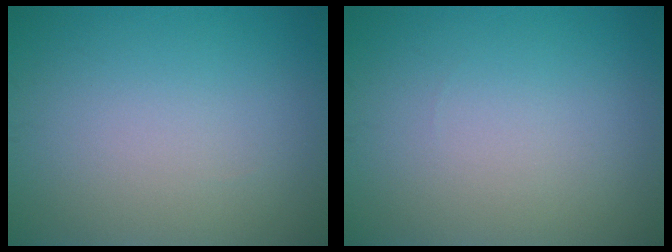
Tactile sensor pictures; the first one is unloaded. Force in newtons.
{"total": 0.0}